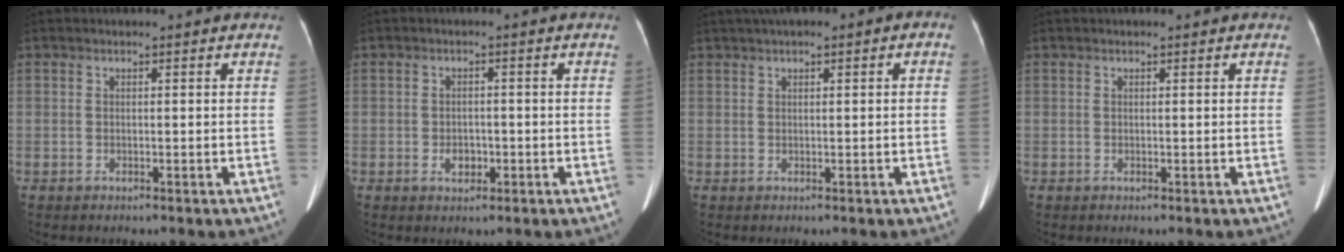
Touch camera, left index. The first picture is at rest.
{"total": 2.3, "force": [-1.1, 1.6, 1.3], "torque": [-0.024, 0.000, -0.012]}
{"total": 4.3, "force": [1.7, 1.1, 3.8], "torque": [-0.070, 0.025, 0.023]}
{"total": 0.0}